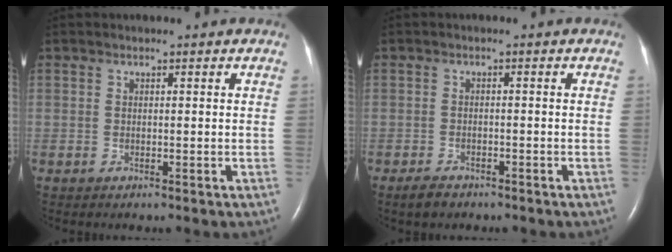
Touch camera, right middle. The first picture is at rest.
{"total": 2.3, "force": [-1.8, 1.1, 0.9], "torque": [-0.023, 0.000, -0.026]}